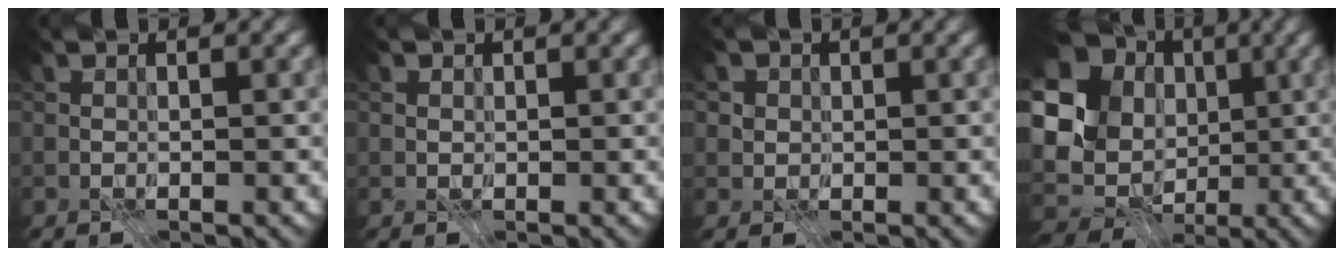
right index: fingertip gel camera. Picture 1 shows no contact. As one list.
[{"total": 0.5, "force": [0.2, 0.5, 0.1], "torque": [-0.003, -0.001, 0.003]}, {"total": 2.8, "force": [1.0, 2.4, 1.1], "torque": [-0.027, 0.005, 0.014]}, {"total": 18.7, "force": [2.5, 16.2, 8.9], "torque": [-0.216, 0.019, 0.015]}]